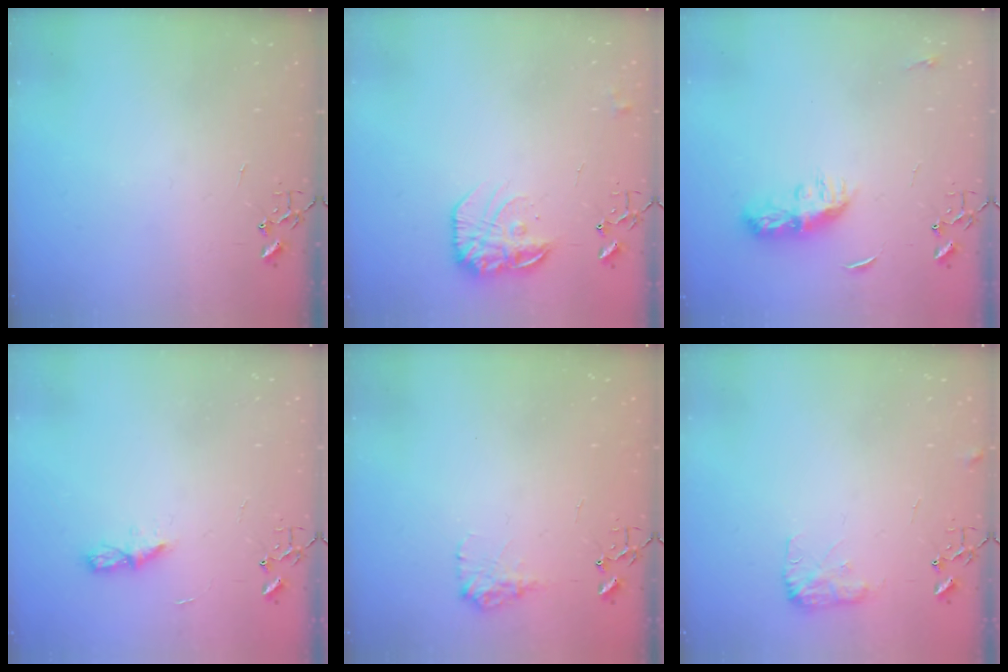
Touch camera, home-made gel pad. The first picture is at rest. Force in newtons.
{"total": 15.5, "press": 15.5, "slide": 1.0}
{"total": 9.4, "press": 9.4, "slide": 0.3}
{"total": 5.1, "press": 5.0, "slide": 0.6}
{"total": 9.6, "press": 9.6, "slide": 0.3}
{"total": 8.3, "press": 8.3, "slide": 0.2}